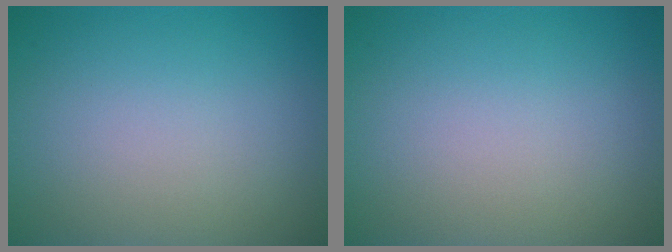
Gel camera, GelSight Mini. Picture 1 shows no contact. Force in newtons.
{"total": 0.0}